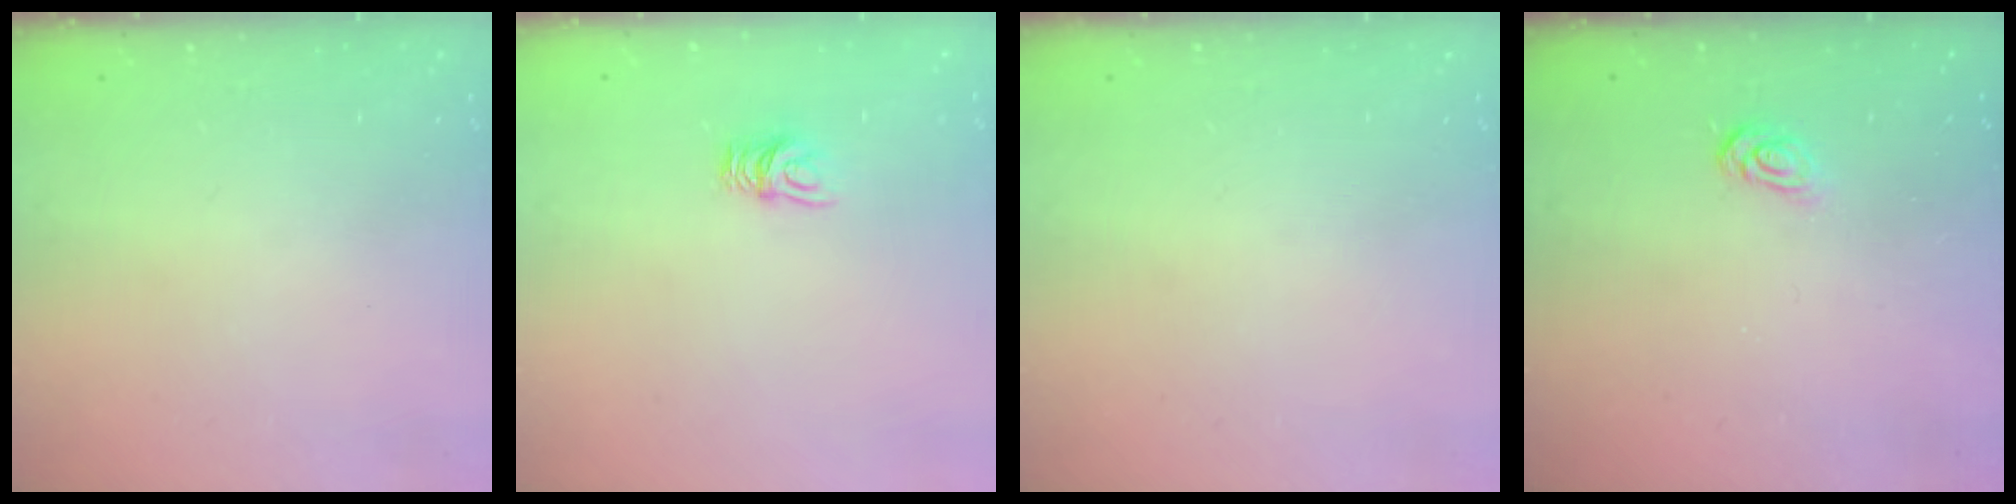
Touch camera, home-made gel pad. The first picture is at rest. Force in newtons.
{"total": 7.2, "press": 7.2, "slide": 0.5}
{"total": 0.0}
{"total": 3.9, "press": 3.9, "slide": 0.4}